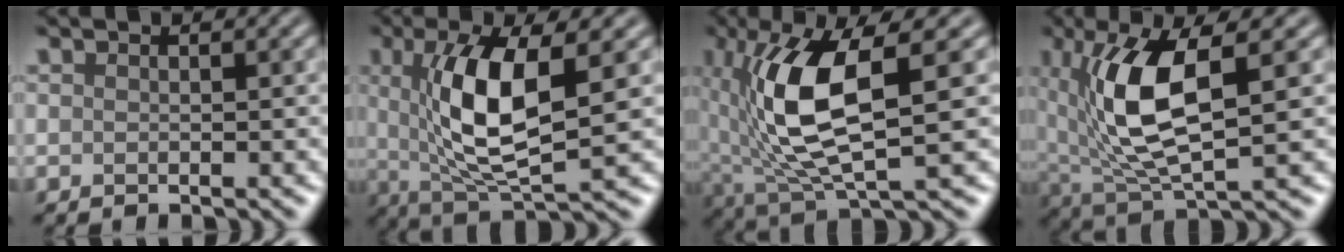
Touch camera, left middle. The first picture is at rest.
{"total": 8.7, "force": [1.2, 2.7, 8.1], "torque": [-0.151, -0.009, 0.026]}
{"total": 9.7, "force": [1.2, 3.3, 9.0], "torque": [-0.190, -0.004, 0.029]}
{"total": 9.1, "force": [1.9, 3.2, 8.3], "torque": [-0.175, -0.004, 0.039]}